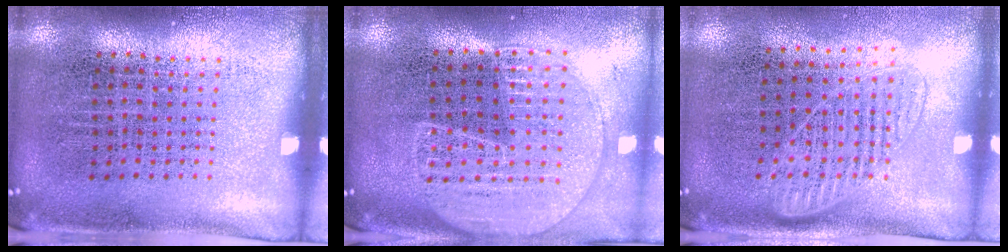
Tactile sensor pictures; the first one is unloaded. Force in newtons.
{"total": 1.8, "press": 1.7, "slide": 0.6}
{"total": 1.2, "press": 1.0, "slide": 0.6}